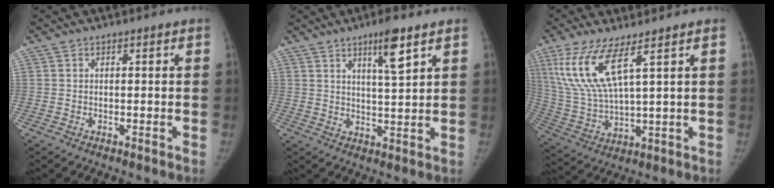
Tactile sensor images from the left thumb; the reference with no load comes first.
{"total": 6.8, "force": [4.1, 0.8, 5.4], "torque": [-0.088, -0.026, 0.069]}
{"total": 12.5, "force": [6.3, 3.2, 10.4], "torque": [-0.235, -0.030, 0.138]}